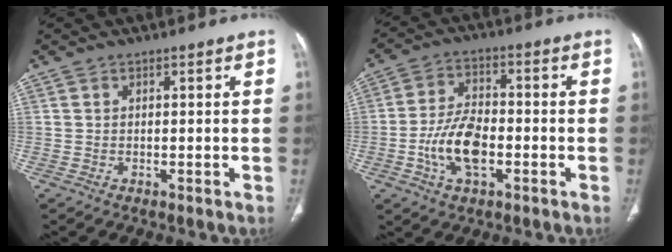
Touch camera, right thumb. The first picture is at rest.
{"total": 10.4, "force": [-3.0, 5.4, 8.3], "torque": [-0.154, 0.019, -0.056]}